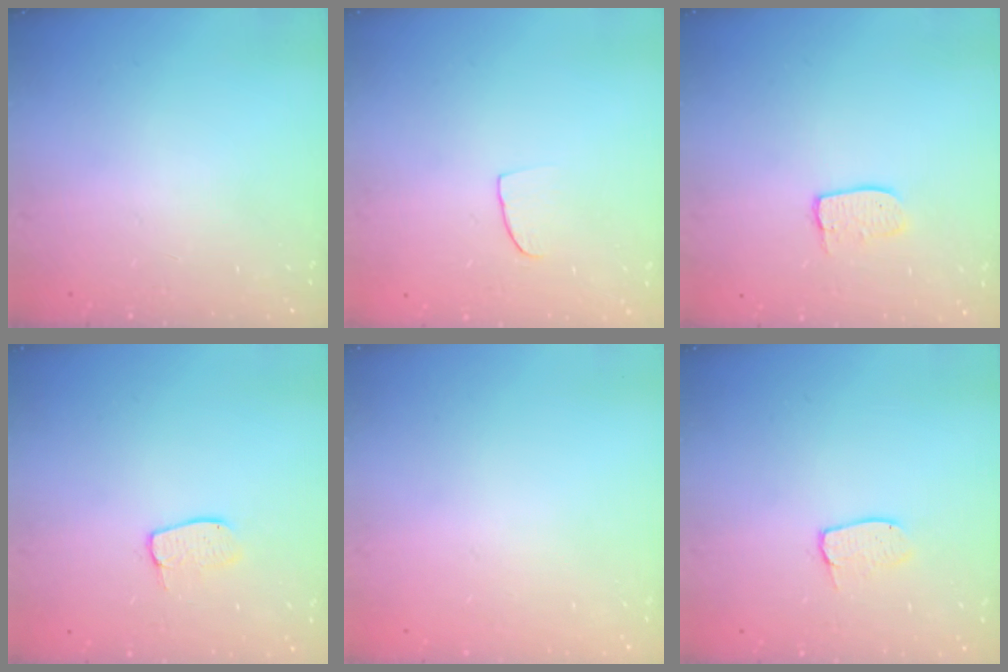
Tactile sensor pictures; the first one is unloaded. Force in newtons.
{"total": 5.5, "press": 5.4, "slide": 0.5}
{"total": 6.0, "press": 6.0, "slide": 0.3}
{"total": 6.9, "press": 6.9, "slide": 0.4}
{"total": 0.0}
{"total": 4.3, "press": 4.3, "slide": 0.2}